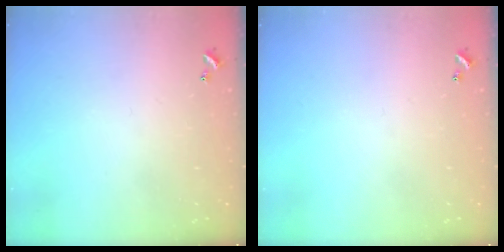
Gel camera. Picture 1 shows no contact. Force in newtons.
{"total": 0.0}